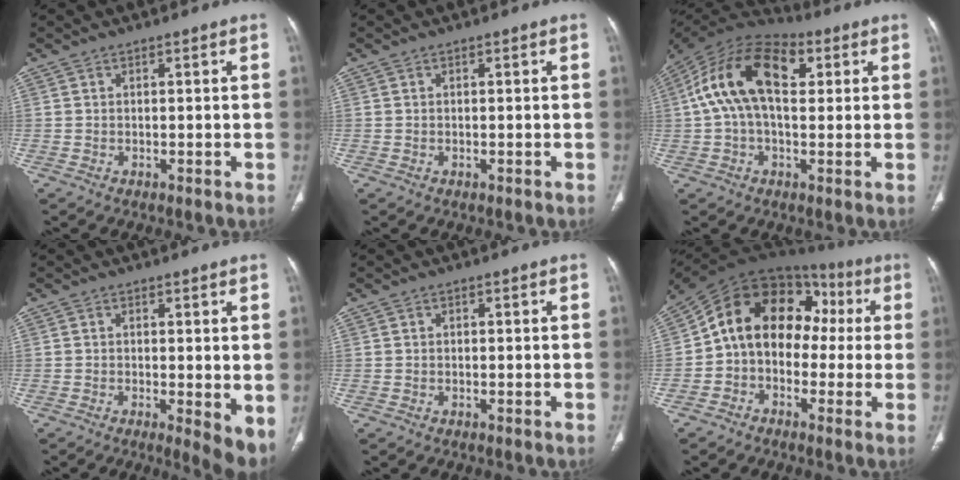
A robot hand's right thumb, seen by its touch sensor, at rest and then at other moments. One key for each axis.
{"total": 0.0}
{"total": 17.1, "fx": 3.7, "fy": 9.5, "fz": 13.7, "tx": -0.248, "ty": 0.039, "tz": 0.056}
{"total": 6.0, "fx": -0.5, "fy": 1.8, "fz": 5.6, "tx": -0.078, "ty": -0.018, "tz": -0.007}
{"total": 0.0}
{"total": 16.3, "fx": 0.4, "fy": 12.0, "fz": 10.9, "tx": -0.131, "ty": 0.060, "tz": -0.009}